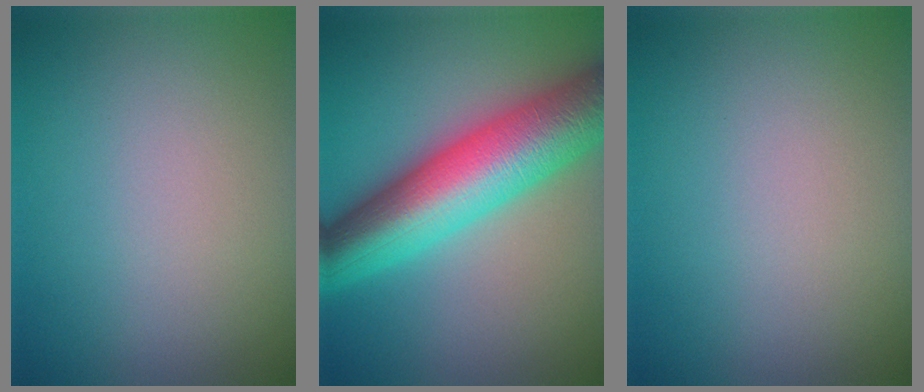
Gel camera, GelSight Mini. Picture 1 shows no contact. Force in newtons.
{"total": 12.1, "press": 12.1, "slide": 0.2}
{"total": 0.0}